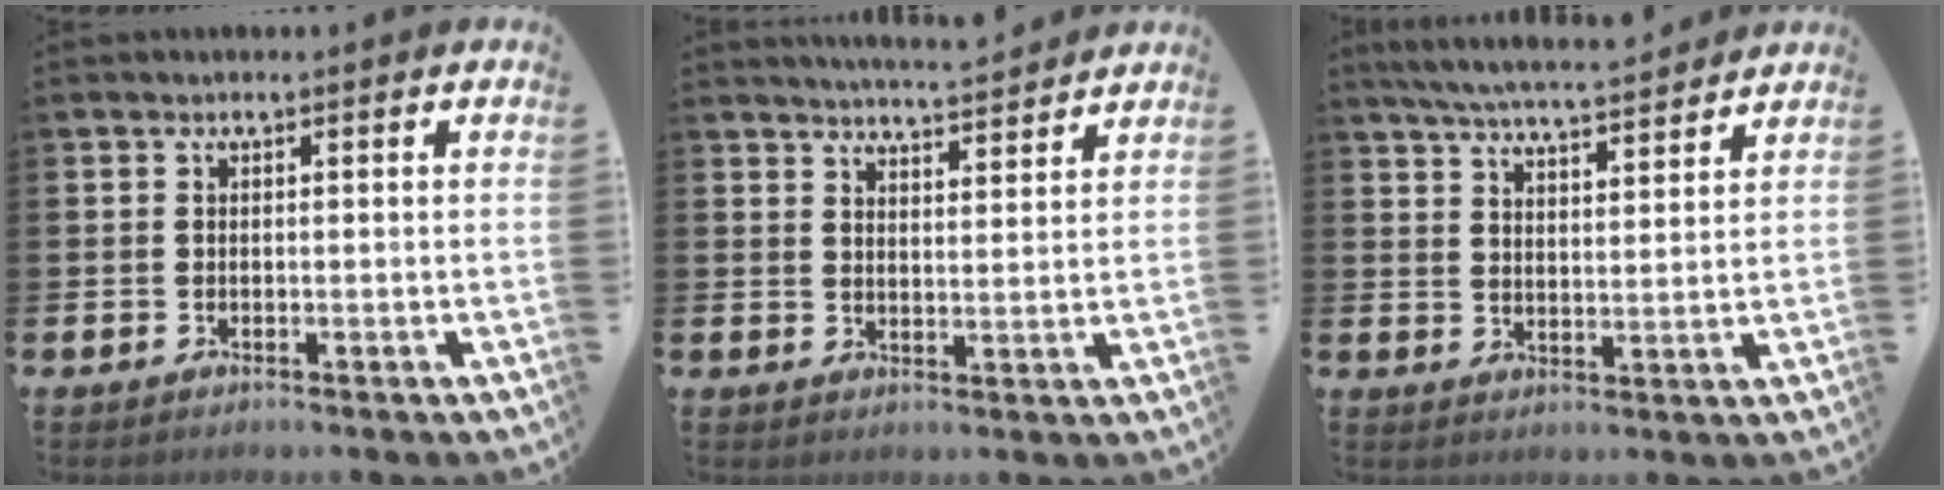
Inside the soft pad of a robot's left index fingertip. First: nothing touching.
{"total": 4.9, "force": [4.8, -0.3, 0.2], "torque": [-0.009, -0.032, 0.085]}
{"total": 6.0, "force": [5.9, 0.1, 1.3], "torque": [-0.043, -0.034, 0.104]}